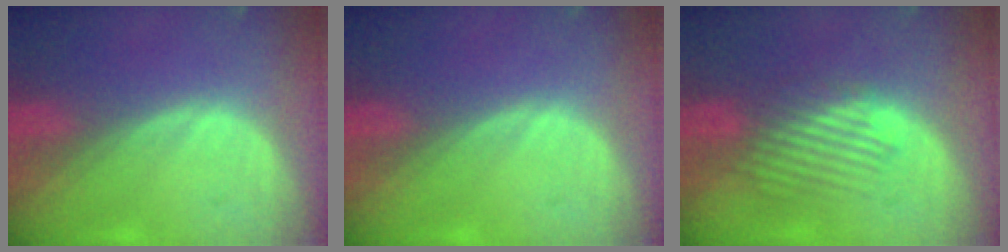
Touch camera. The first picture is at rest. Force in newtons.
{"total": 0.0}
{"total": 5.4, "press": 5.1, "slide": 1.7}